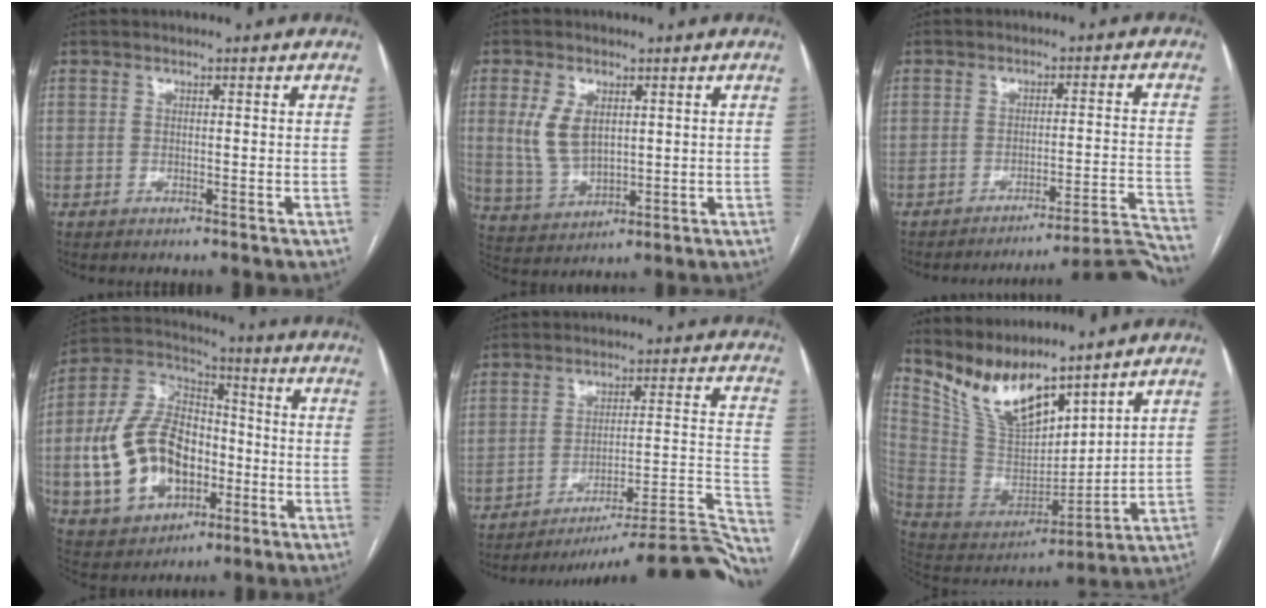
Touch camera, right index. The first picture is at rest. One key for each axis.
{"total": 7.0, "fx": 1.8, "fy": 4.1, "fz": 5.4, "tx": -0.123, "ty": 0.006, "tz": 0.048}
{"total": 16.5, "fx": -16.1, "fy": -2.8, "fz": 2.0, "tx": 0.030, "ty": 0.004, "tz": -0.197}
{"total": 17.8, "fx": -3.0, "fy": 11.9, "fz": 12.9, "tx": -0.283, "ty": 0.028, "tz": -0.039}
{"total": 24.5, "fx": -22.5, "fy": 0.2, "fz": 9.7, "tx": -0.022, "ty": 0.019, "tz": -0.297}
{"total": 13.3, "fx": 11.2, "fy": 3.4, "fz": 6.3, "tx": -0.132, "ty": 0.001, "tz": 0.233}